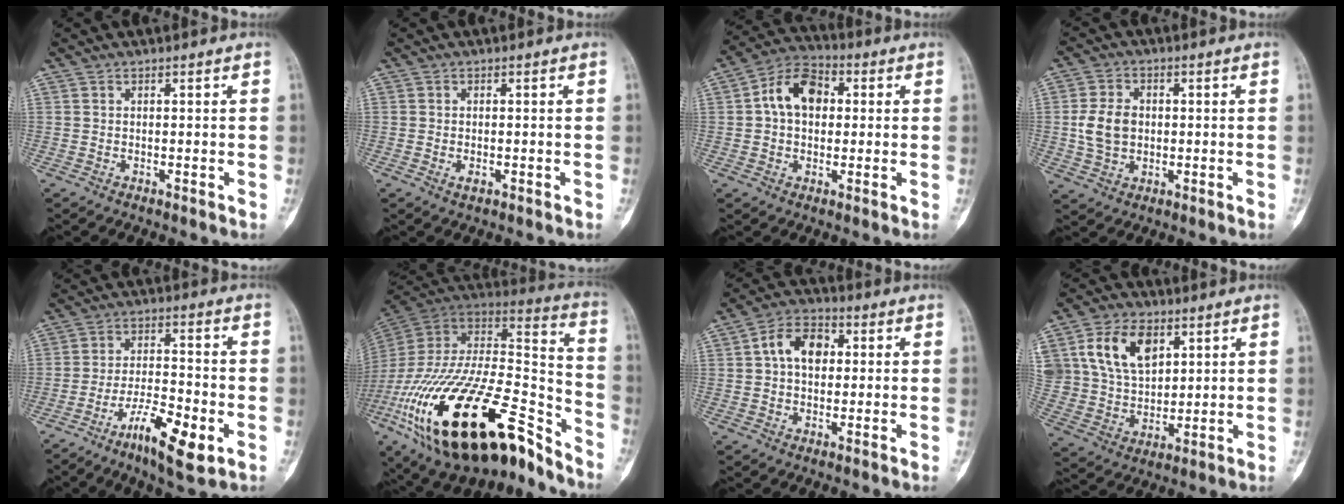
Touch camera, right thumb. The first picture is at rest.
{"total": 1.5, "force": [-0.5, 0.8, 1.1], "torque": [-0.016, 0.002, -0.007]}
{"total": 10.3, "force": [1.5, 7.1, 7.2], "torque": [-0.107, 0.023, 0.017]}
{"total": 7.5, "force": [0.1, 5.6, 4.9], "torque": [-0.082, 0.004, 0.003]}
{"total": 11.8, "force": [-5.6, 3.1, 9.9], "torque": [-0.171, 0.020, -0.095]}
{"total": 37.7, "force": [-21.0, 14.9, 27.6], "torque": [-0.486, 0.031, -0.349]}
{"total": 8.8, "force": [1.5, 6.1, 6.2], "torque": [-0.086, 0.017, 0.018]}
{"total": 13.7, "force": [5.6, 9.2, 8.5], "torque": [-0.132, -0.015, 0.117]}